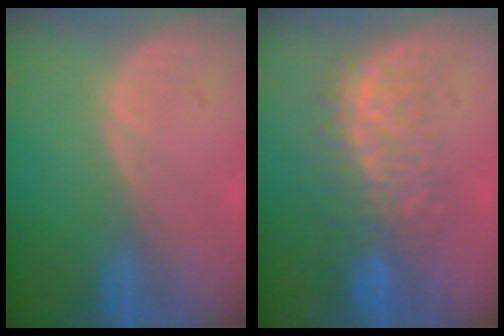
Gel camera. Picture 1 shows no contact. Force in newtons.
{"total": 8.5, "press": 8.0, "slide": 2.8}